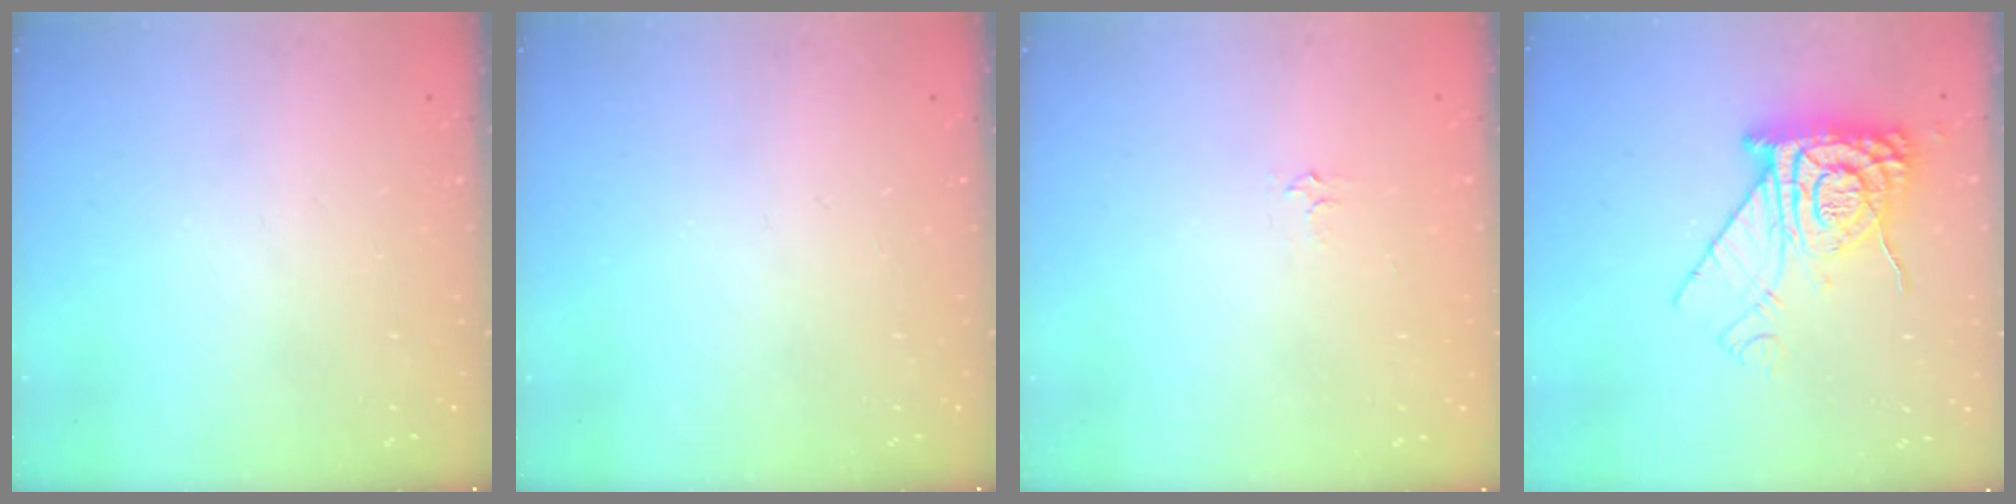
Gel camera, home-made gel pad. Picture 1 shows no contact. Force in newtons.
{"total": 0.0}
{"total": 3.4, "press": 3.4, "slide": 0.5}
{"total": 13.9, "press": 13.8, "slide": 1.4}